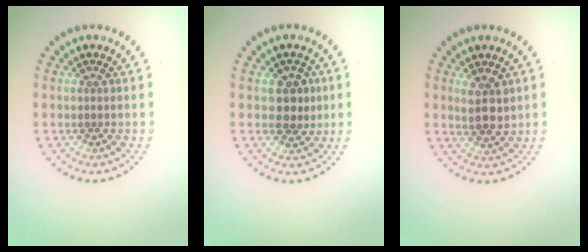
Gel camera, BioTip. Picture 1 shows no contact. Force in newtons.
{"total": 2.6, "press": 2.5, "slide": 0.8}
{"total": 2.6, "press": 2.4, "slide": 1.0}